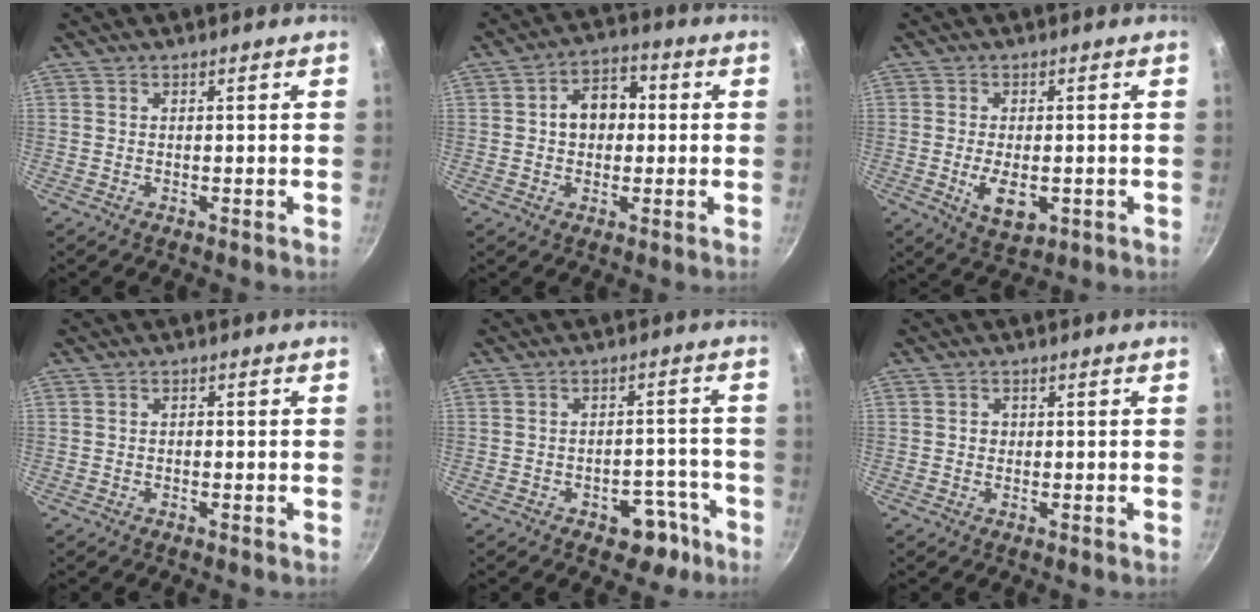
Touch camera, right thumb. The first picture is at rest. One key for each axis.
{"total": 8.2, "fx": 0.7, "fy": 5.9, "fz": 5.6, "tx": -0.061, "ty": 0.020, "tz": 0.002}
{"total": 6.3, "fx": -1.4, "fy": 3.4, "fz": 5.1, "tx": -0.083, "ty": -0.006, "tz": -0.015}
{"total": 1.0, "fx": -0.1, "fy": 0.8, "fz": 0.7, "tx": -0.005, "ty": 0.005, "tz": -0.005}
{"total": 7.1, "fx": -4.1, "fy": 4.3, "fz": 3.7, "tx": -0.020, "ty": 0.044, "tz": -0.052}
{"total": 1.4, "fx": 0.0, "fy": 1.3, "fz": 0.5, "tx": -0.001, "ty": 0.004, "tz": -0.001}